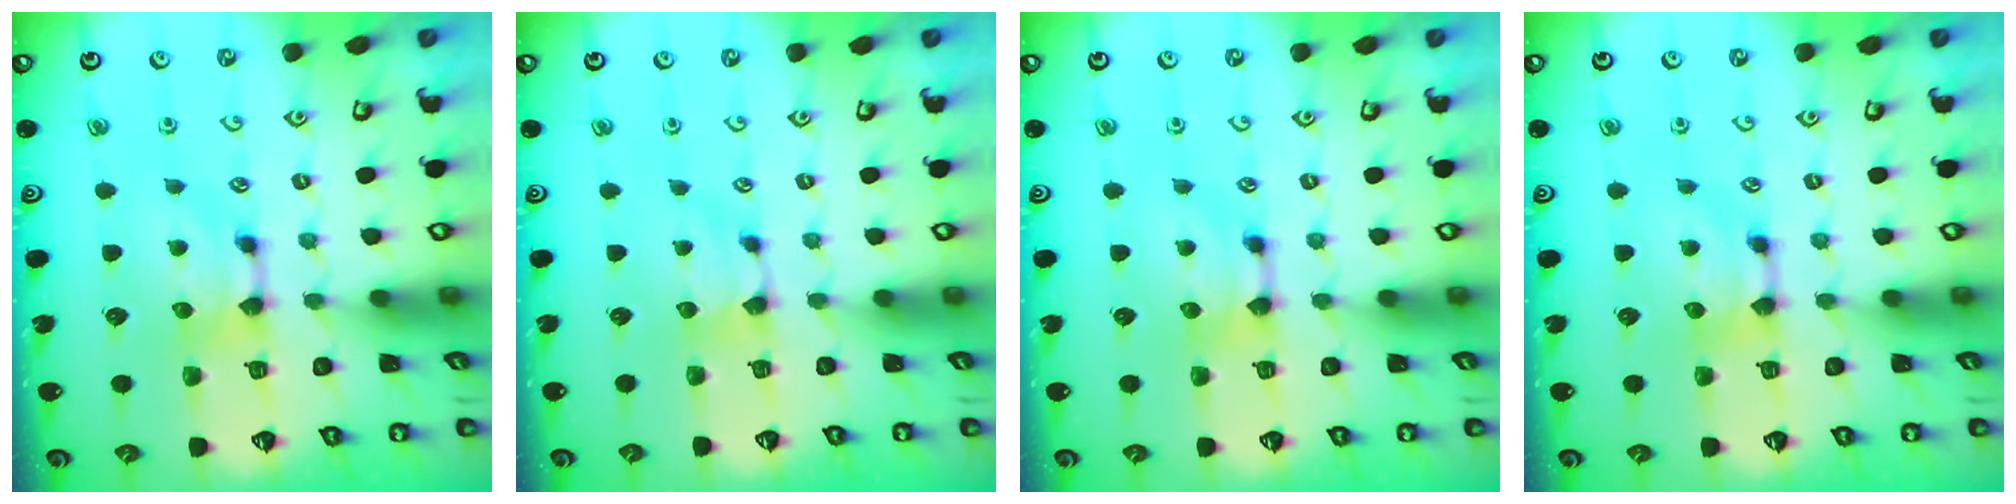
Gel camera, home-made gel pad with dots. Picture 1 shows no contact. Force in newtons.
{"total": 0.8, "press": 0.7, "slide": 0.2}
{"total": 0.0}
{"total": 0.0}